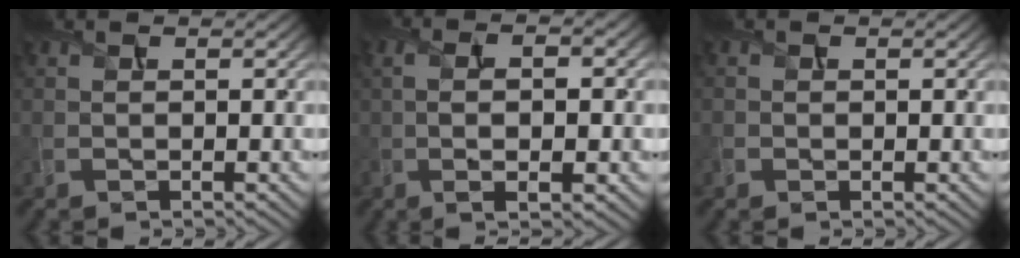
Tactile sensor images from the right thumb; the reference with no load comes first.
{"total": 5.8, "force": [-0.4, 1.8, 5.5], "torque": [-0.105, -0.006, -0.001]}
{"total": 0.7, "force": [-0.3, 0.6, 0.1], "torque": [-0.003, -0.007, -0.006]}